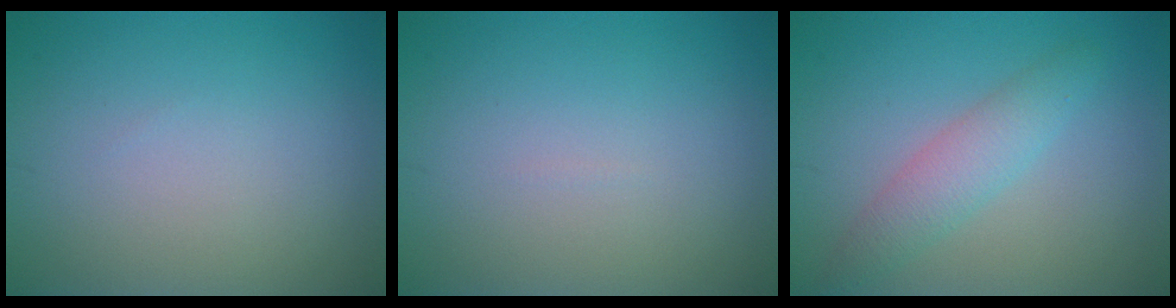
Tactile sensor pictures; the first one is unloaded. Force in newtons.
{"total": 0.0}
{"total": 2.9, "press": 2.9, "slide": 0.1}